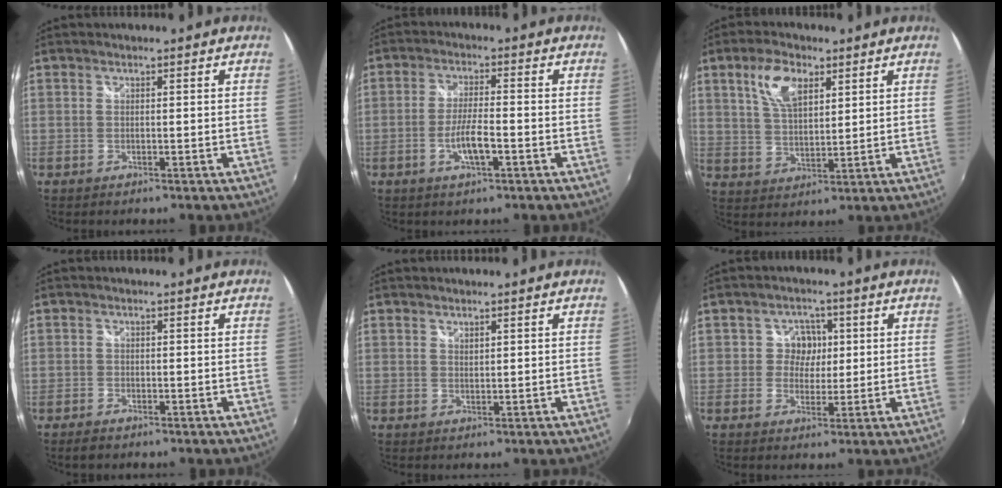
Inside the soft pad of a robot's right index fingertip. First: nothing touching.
{"total": 5.8, "force": [-2.2, 1.0, 5.2], "torque": [-0.102, -0.001, -0.040]}
{"total": 8.5, "force": [4.1, 4.1, 6.1], "torque": [-0.118, 0.013, 0.079]}
{"total": 2.0, "force": [-1.6, 0.7, 1.0], "torque": [-0.024, -0.005, -0.030]}
{"total": 0.8, "force": [0.7, 0.2, 0.2], "torque": [-0.003, 0.000, 0.013]}
{"total": 4.2, "force": [0.4, 4.0, 1.0], "torque": [-0.010, 0.007, 0.000]}